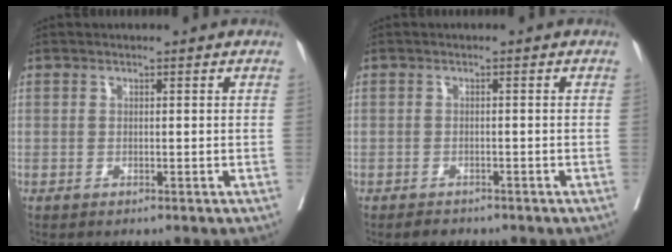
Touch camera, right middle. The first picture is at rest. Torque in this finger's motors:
{"motor_torque": [0.38, -0.33, -0.03, -0.01]}